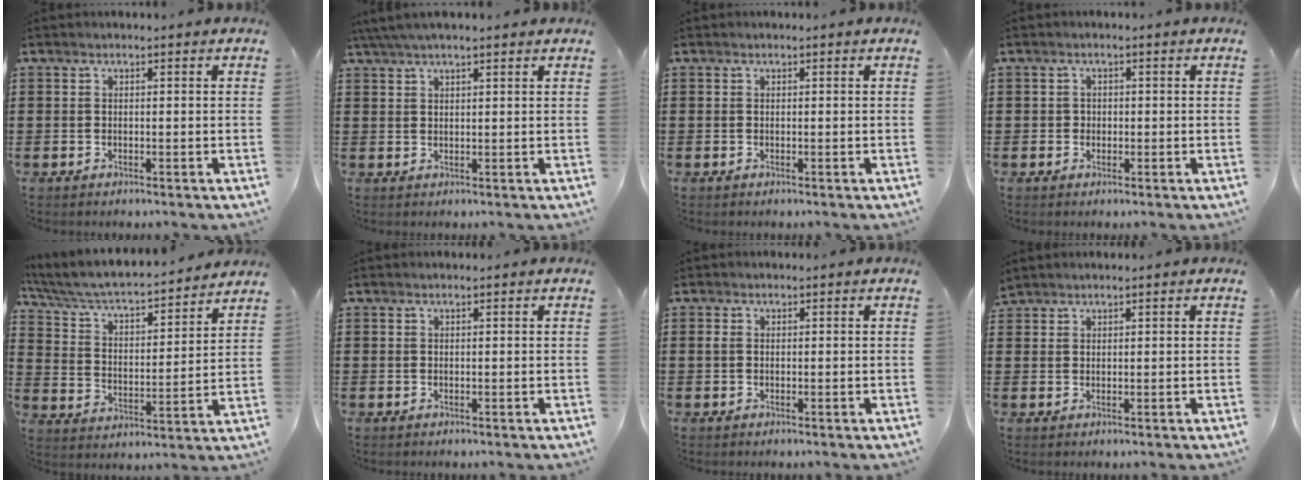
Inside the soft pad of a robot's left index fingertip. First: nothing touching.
{"total": 3.1, "force": [2.3, 0.4, 2.0], "torque": [-0.043, 0.004, 0.044]}
{"total": 0.0}
{"total": 1.0, "force": [0.0, 1.0, 0.2], "torque": [-0.009, 0.006, -0.002]}
{"total": 4.9, "force": [4.5, 0.6, 1.9], "torque": [-0.058, -0.041, 0.068]}
{"total": 0.0}
{"total": 1.0, "force": [0.1, 0.7, 0.7], "torque": [-0.023, 0.002, -0.002]}
{"total": 1.2, "force": [1.2, 0.2, -0.2], "torque": [-0.001, 0.000, 0.024]}